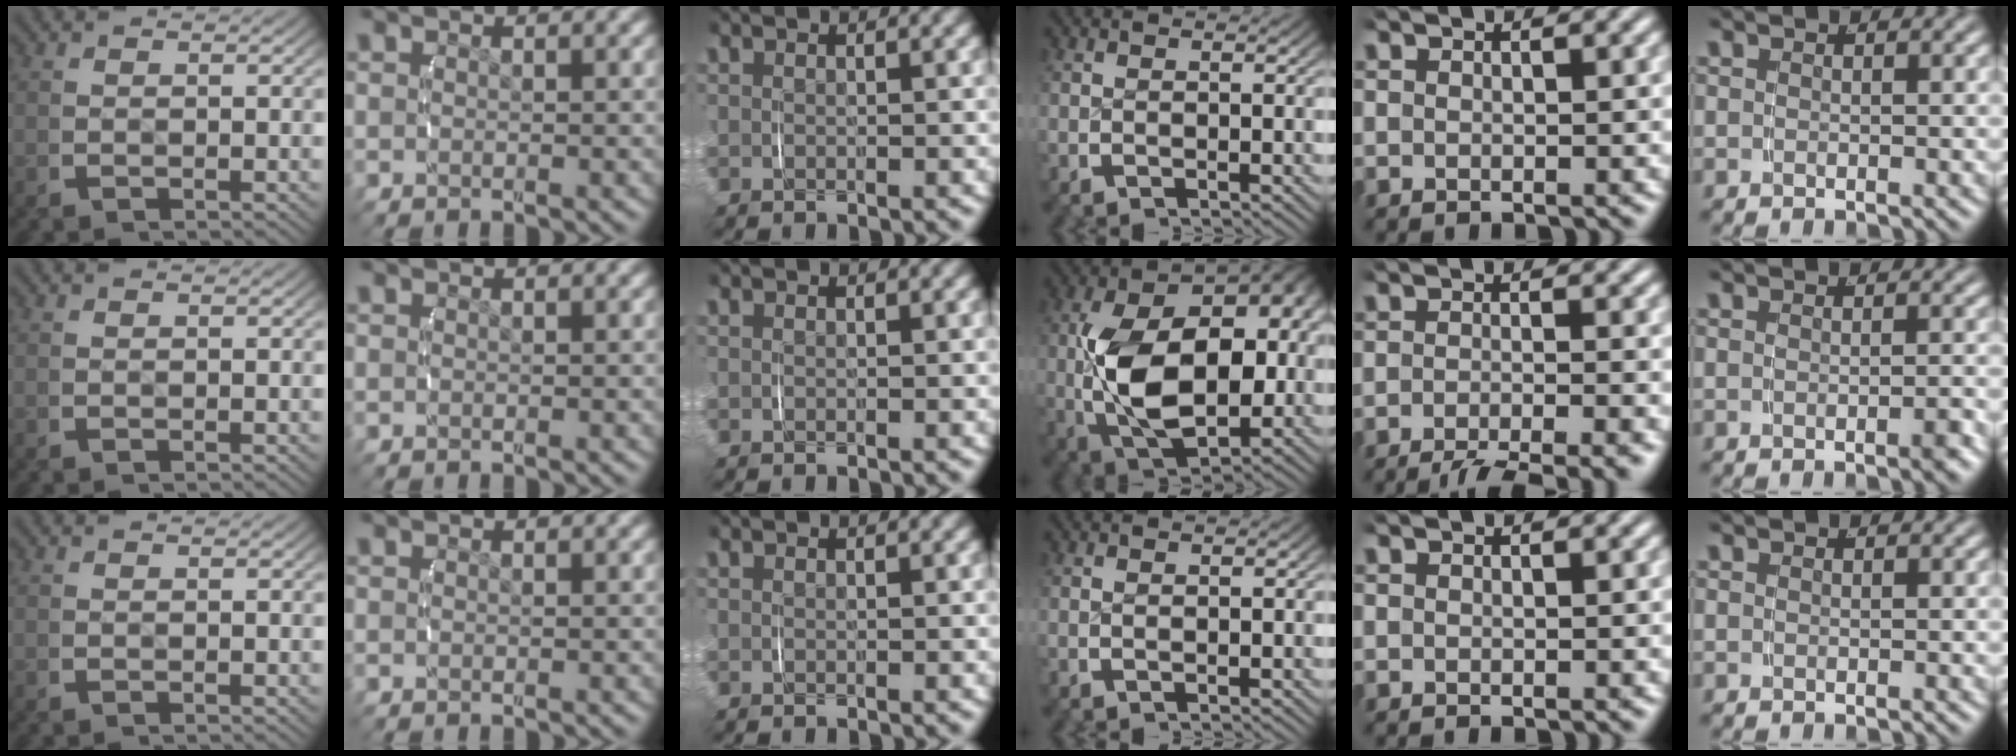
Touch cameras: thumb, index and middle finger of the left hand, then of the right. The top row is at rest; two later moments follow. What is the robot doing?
{"motion": "lift_and_place", "object": "ethernet cable"}